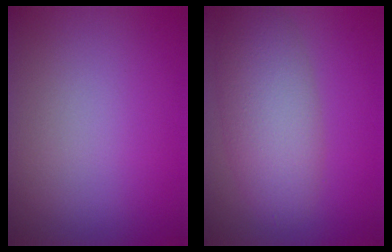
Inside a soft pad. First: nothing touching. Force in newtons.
{"total": 5.7, "press": 5.7, "slide": 0.1}